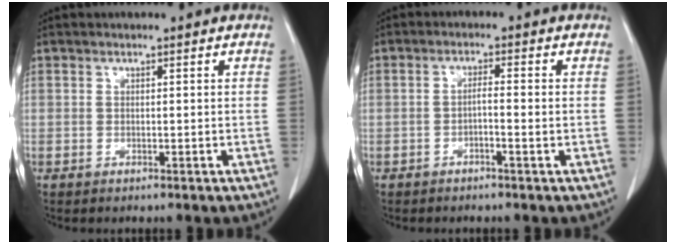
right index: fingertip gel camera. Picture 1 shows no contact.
{"total": 2.4, "force": [-0.7, 0.0, 2.3], "torque": [-0.042, 0.007, -0.012]}